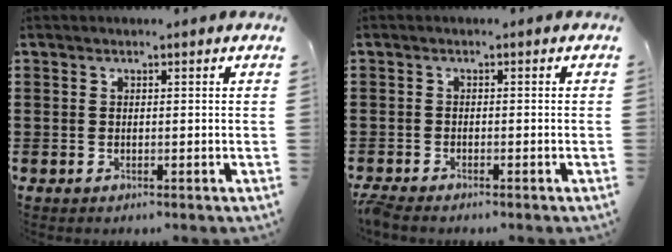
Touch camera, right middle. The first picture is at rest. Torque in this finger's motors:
{"motor_torque": [0.25, 0.23, 0.07, 0.03]}